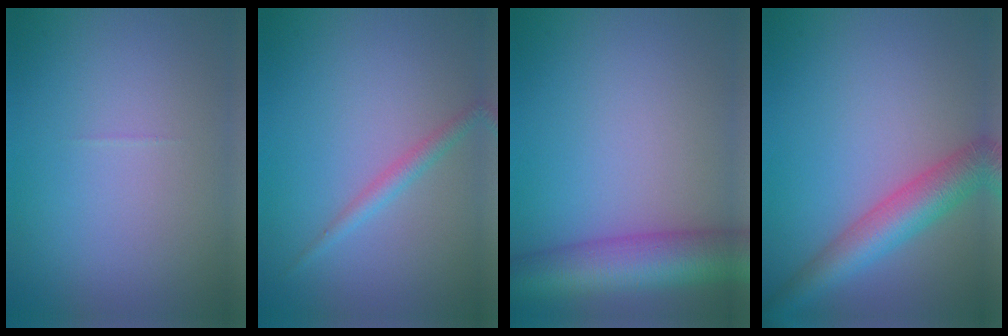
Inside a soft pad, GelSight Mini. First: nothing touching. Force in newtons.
{"total": 1.5, "press": 1.5, "slide": 0.1}
{"total": 7.9, "press": 7.9, "slide": 0.4}
{"total": 5.4, "press": 5.4, "slide": 0.2}